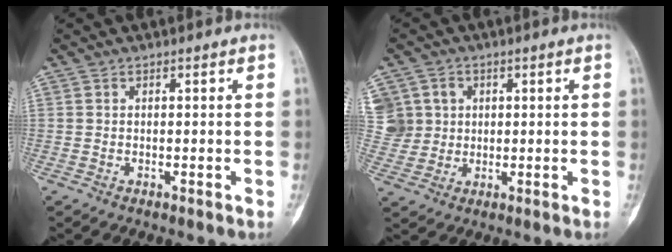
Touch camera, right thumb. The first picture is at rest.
{"total": 8.7, "force": [2.5, 8.1, 1.9], "torque": [-0.020, 0.012, 0.055]}